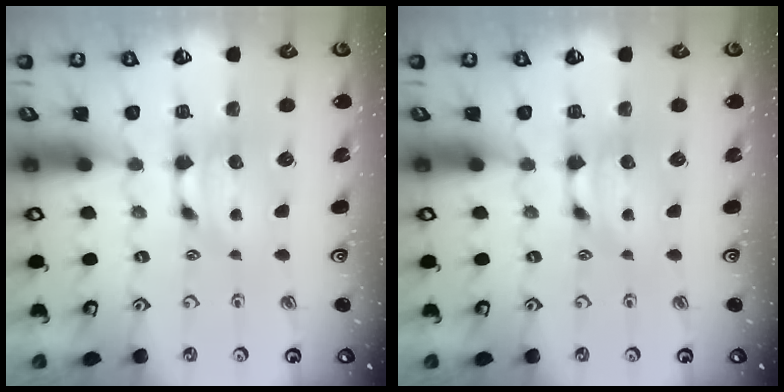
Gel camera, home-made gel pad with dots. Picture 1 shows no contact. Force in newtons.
{"total": 0.0}